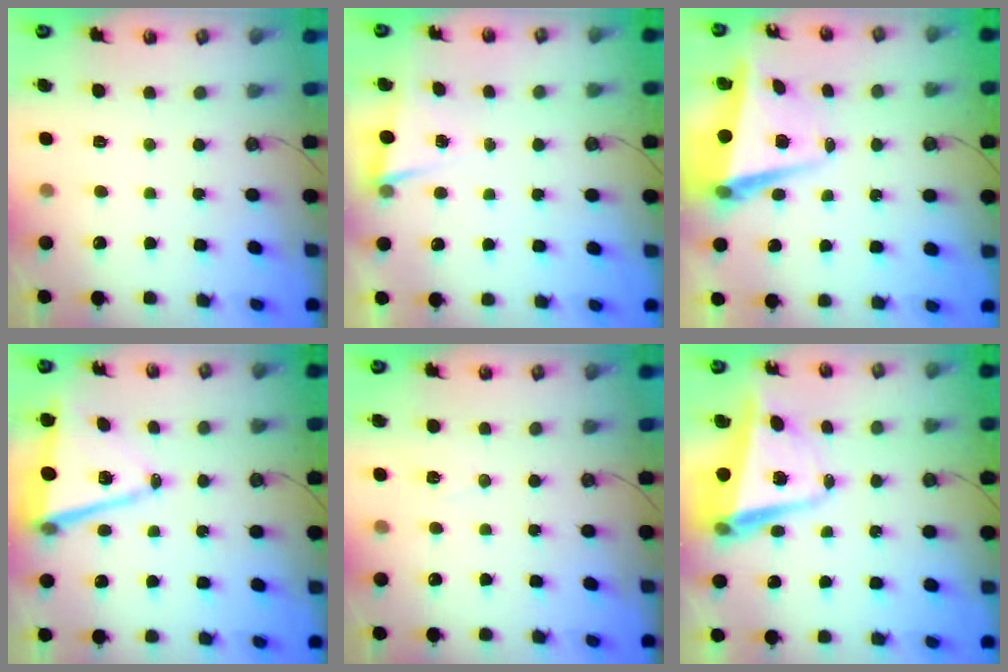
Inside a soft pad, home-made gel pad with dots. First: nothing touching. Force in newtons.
{"total": 2.7, "press": 1.5, "slide": 2.2}
{"total": 7.3, "press": 7.2, "slide": 1.3}
{"total": 10.6, "press": 9.8, "slide": 3.9}
{"total": 6.0, "press": 4.0, "slide": 4.4}
{"total": 7.4, "press": 7.2, "slide": 1.3}